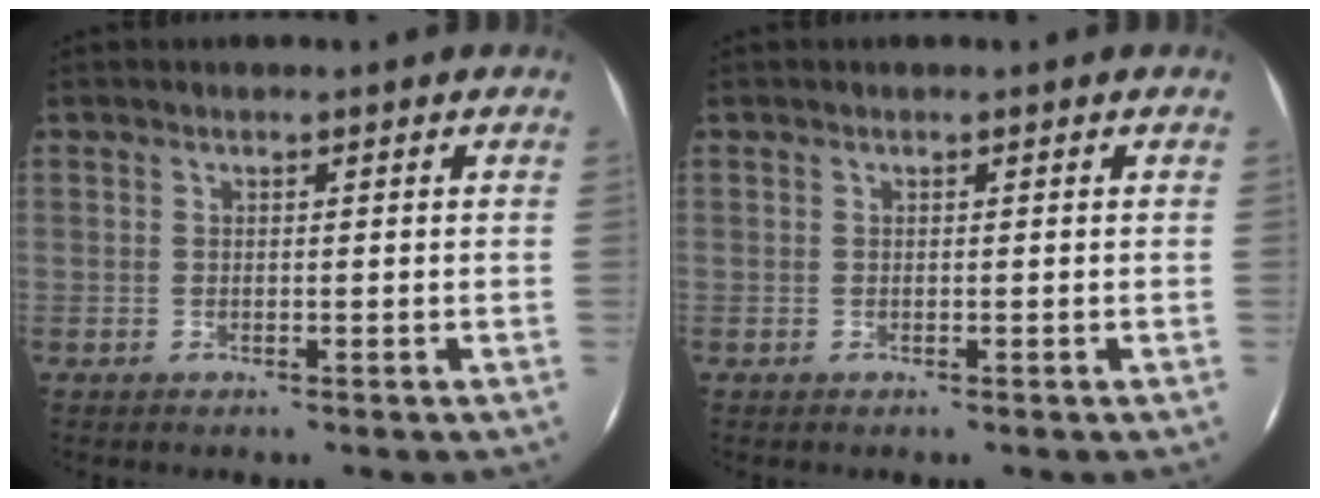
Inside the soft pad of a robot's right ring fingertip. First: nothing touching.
{"total": 0.0}